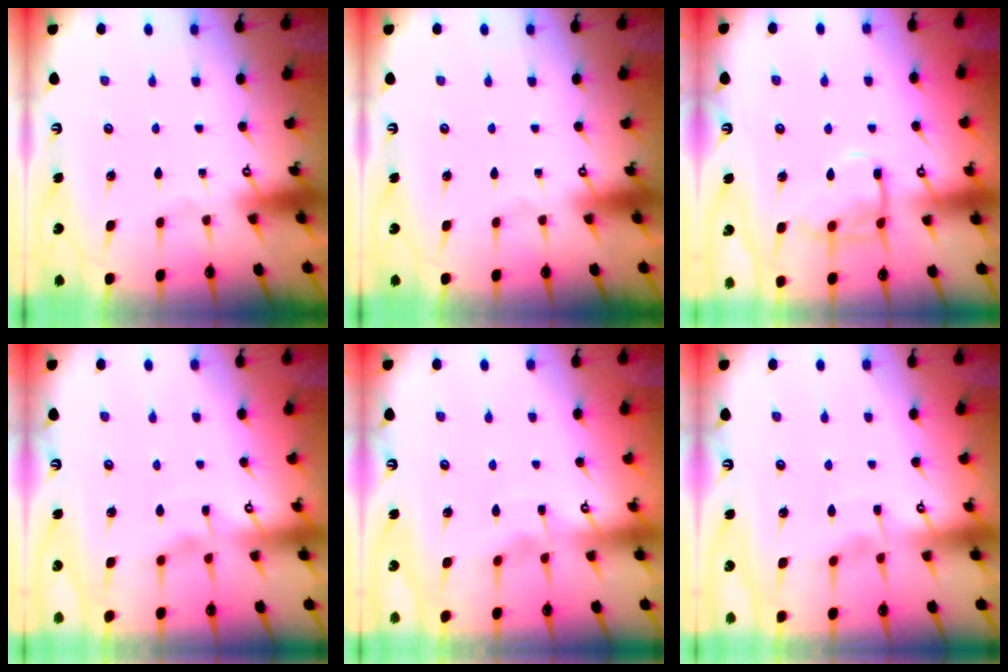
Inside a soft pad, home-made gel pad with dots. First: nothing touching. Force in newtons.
{"total": 0.0}
{"total": 11.1, "press": 11.0, "slide": 1.0}
{"total": 3.3, "press": 3.3, "slide": 0.4}
{"total": 3.2, "press": 3.2, "slide": 0.1}
{"total": 3.1, "press": 3.1, "slide": 0.4}